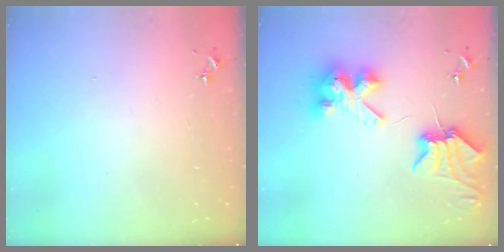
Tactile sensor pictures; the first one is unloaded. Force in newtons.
{"total": 10.9, "press": 10.8, "slide": 1.6}